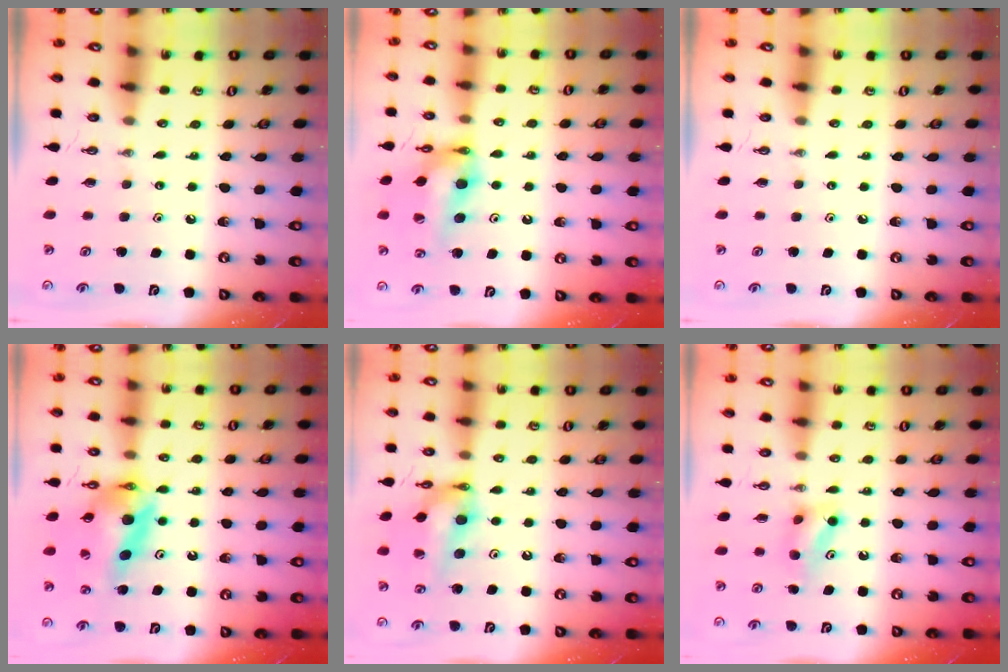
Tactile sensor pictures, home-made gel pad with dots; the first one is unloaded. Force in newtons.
{"total": 16.8, "press": 16.1, "slide": 4.8}
{"total": 0.0}
{"total": 15.9, "press": 15.7, "slide": 2.0}
{"total": 15.0, "press": 14.3, "slide": 4.5}
{"total": 5.7, "press": 5.6, "slide": 0.7}